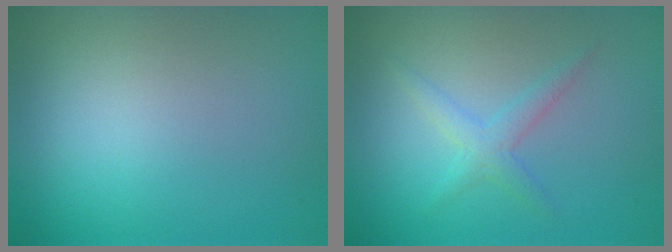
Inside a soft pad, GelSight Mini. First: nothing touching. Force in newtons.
{"total": 1.8, "press": 1.8, "slide": 0.2}